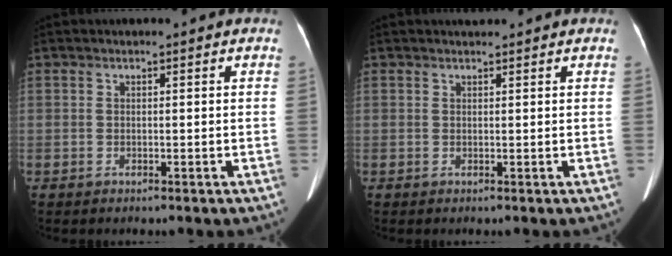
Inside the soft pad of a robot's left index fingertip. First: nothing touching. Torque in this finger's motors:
{"motor_torque": [0.17, -0.07, 0.01, 0.02]}